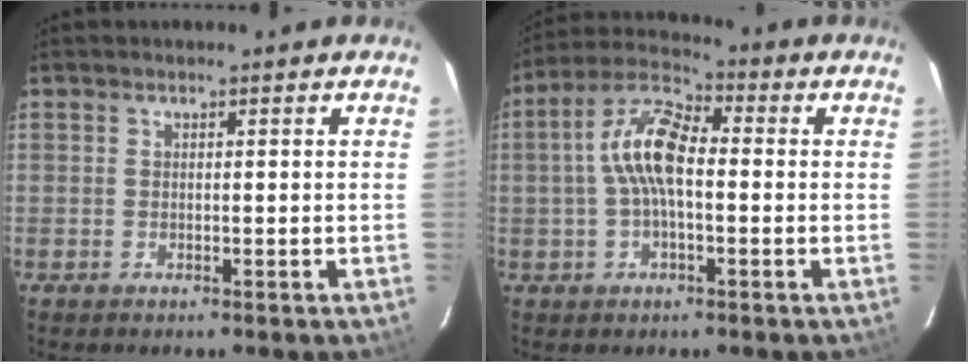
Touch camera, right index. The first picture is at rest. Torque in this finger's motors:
{"motor_torque": [0.52, -0.14, 0.78, 0.19]}